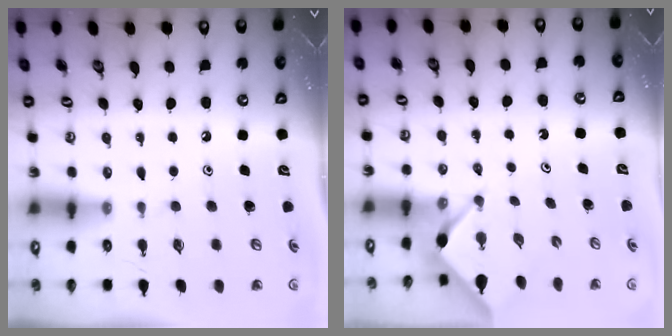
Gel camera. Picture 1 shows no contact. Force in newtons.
{"total": 2.9, "press": 2.9, "slide": 0.3}